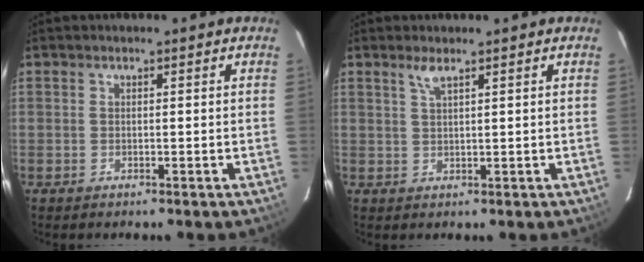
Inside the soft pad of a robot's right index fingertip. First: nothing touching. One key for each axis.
{"total": 1.8, "fx": 1.3, "fy": 0.1, "fz": 1.3, "tx": -0.027, "ty": 0.001, "tz": 0.027}